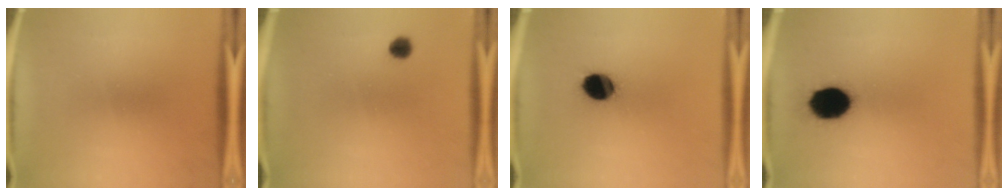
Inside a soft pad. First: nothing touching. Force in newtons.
{"total": 2.3}
{"total": 9.3}
{"total": 14.1}